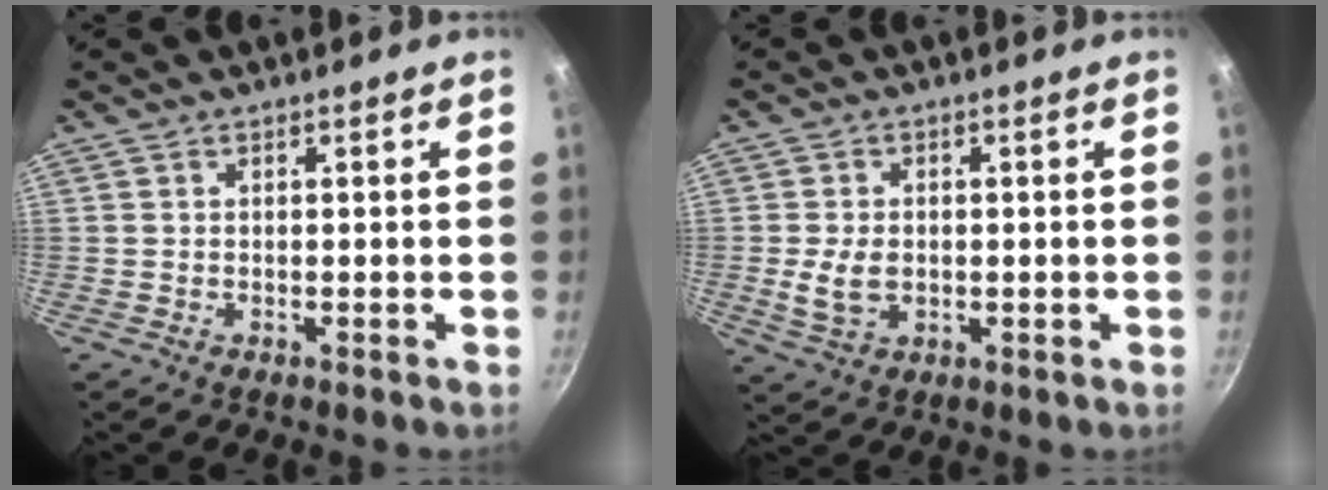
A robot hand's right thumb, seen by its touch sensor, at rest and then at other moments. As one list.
[{"total": 5.8, "force": [-0.3, 4.0, 4.2], "torque": [-0.075, 0.001, 0.000]}]